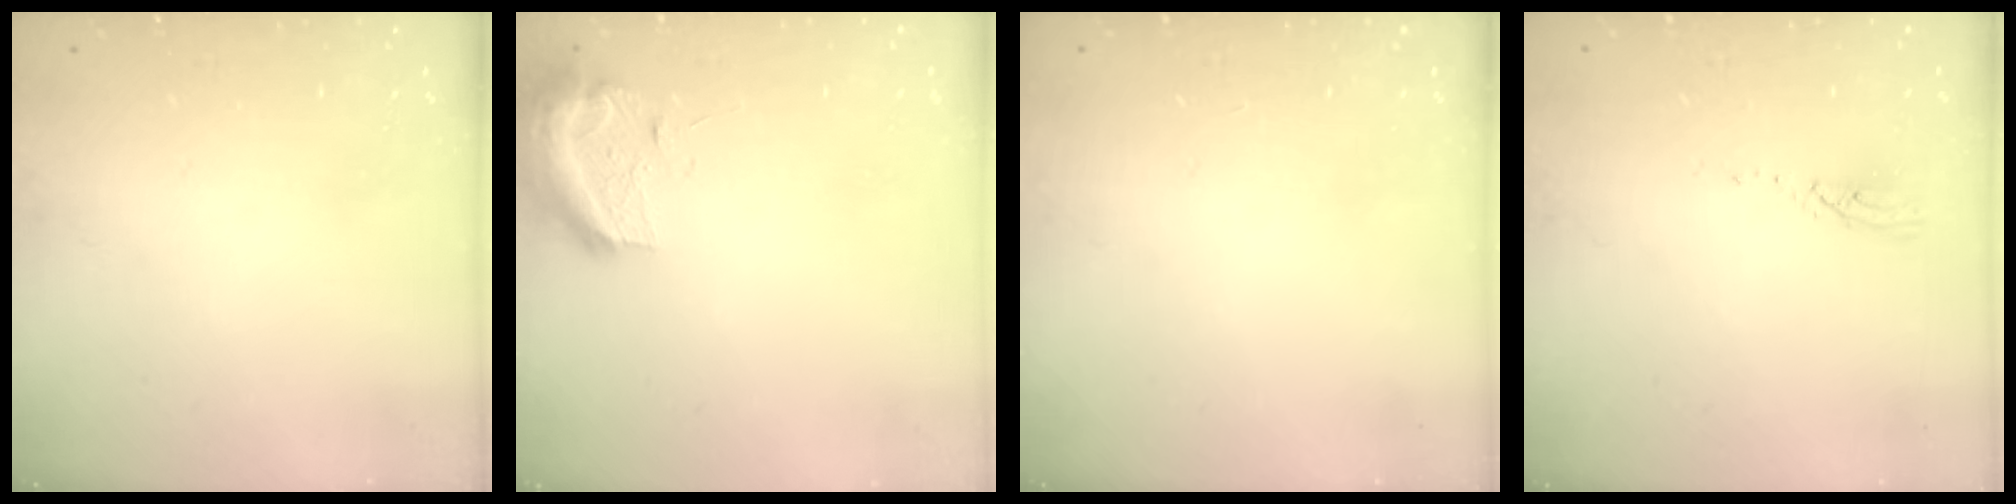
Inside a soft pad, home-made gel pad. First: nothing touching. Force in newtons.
{"total": 10.2, "press": 10.2, "slide": 0.3}
{"total": 0.0}
{"total": 3.2, "press": 3.2, "slide": 0.2}